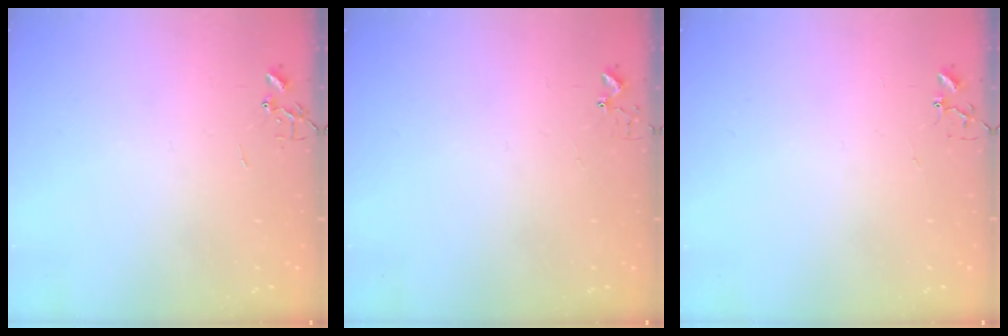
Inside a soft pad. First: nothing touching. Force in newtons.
{"total": 2.7, "press": 2.7, "slide": 0.2}
{"total": 3.2, "press": 3.2, "slide": 0.3}